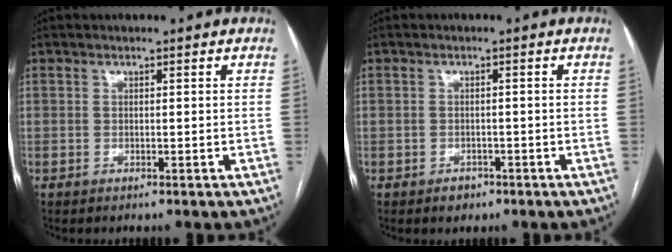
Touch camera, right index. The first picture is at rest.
{"total": 2.0, "force": [-1.3, 1.4, 0.6], "torque": [-0.008, 0.004, -0.013]}